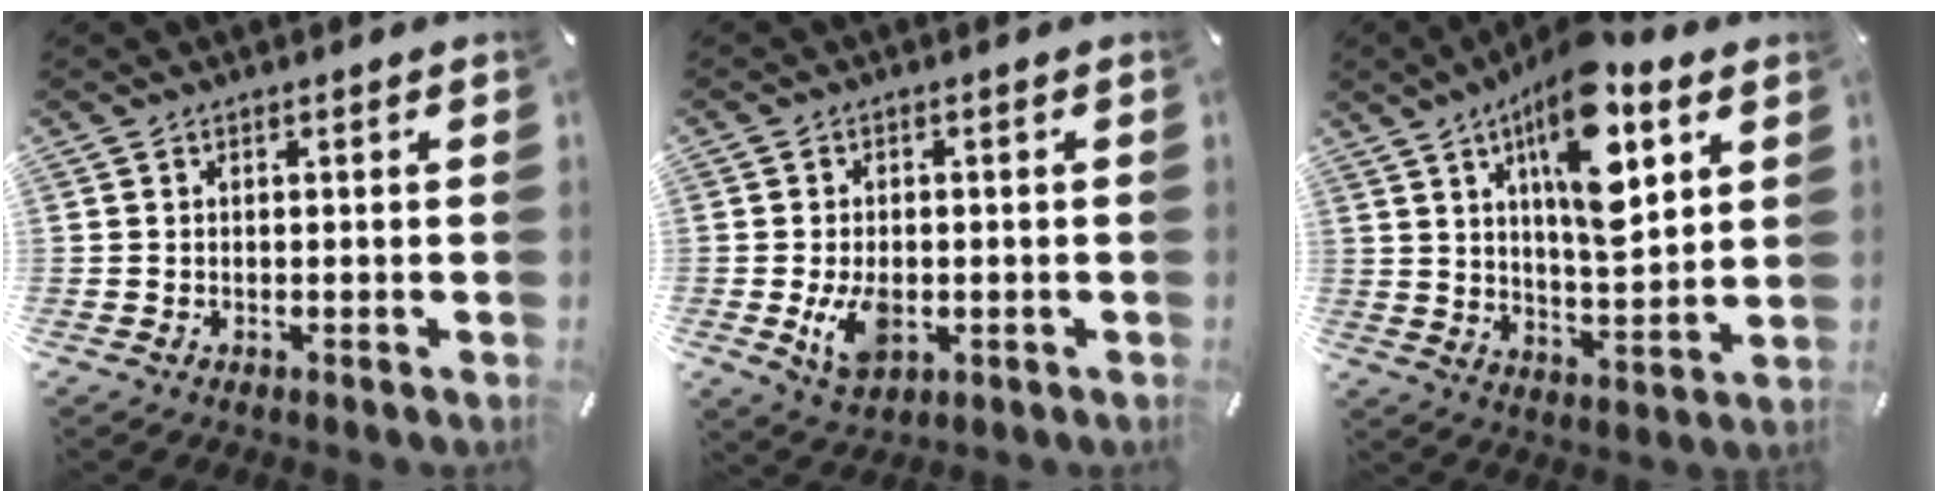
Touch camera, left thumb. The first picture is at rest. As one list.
[{"total": 7.2, "force": [-1.3, 4.8, 5.2], "torque": [-0.110, -0.003, -0.024]}, {"total": 17.1, "force": [8.3, 6.7, 13.4], "torque": [-0.219, -0.032, 0.132]}]